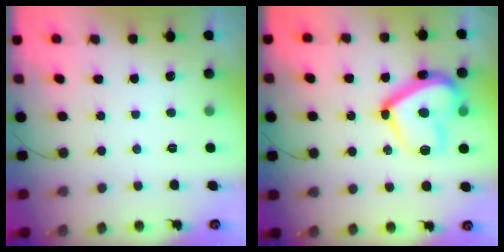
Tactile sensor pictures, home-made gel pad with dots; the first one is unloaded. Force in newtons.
{"total": 18.2, "press": 18.1, "slide": 1.7}